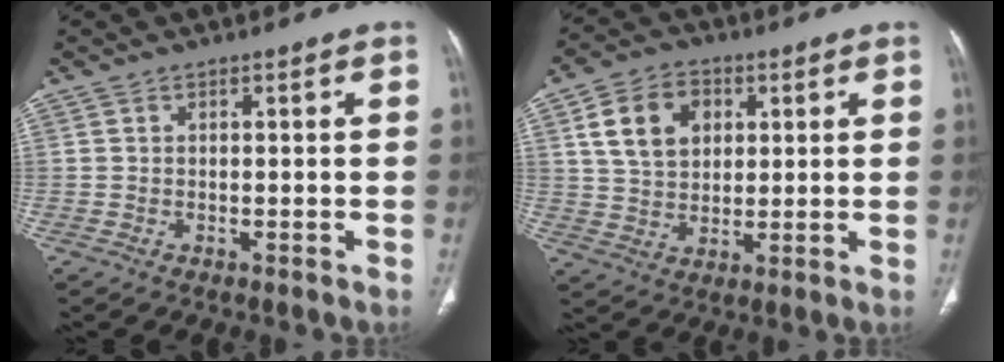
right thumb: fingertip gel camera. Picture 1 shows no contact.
{"total": 10.9, "force": [3.6, 8.1, 6.4], "torque": [-0.085, -0.001, 0.064]}